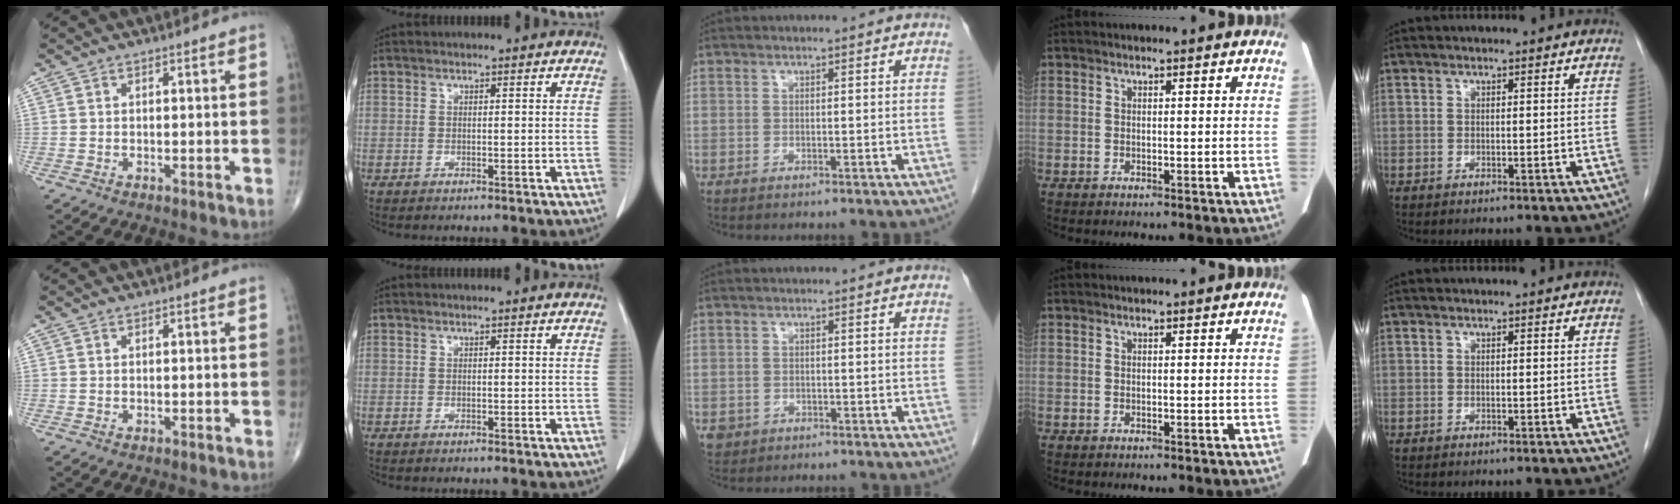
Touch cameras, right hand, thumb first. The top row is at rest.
{"middle": {"total": 1.8, "force": [-0.7, 1.6, 0.4], "torque": [-0.007, 0.004, -0.006]}}